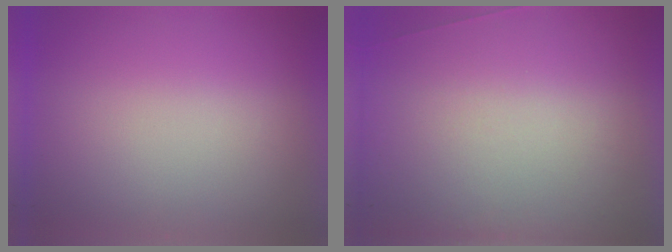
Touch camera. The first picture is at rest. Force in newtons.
{"total": 6.8}